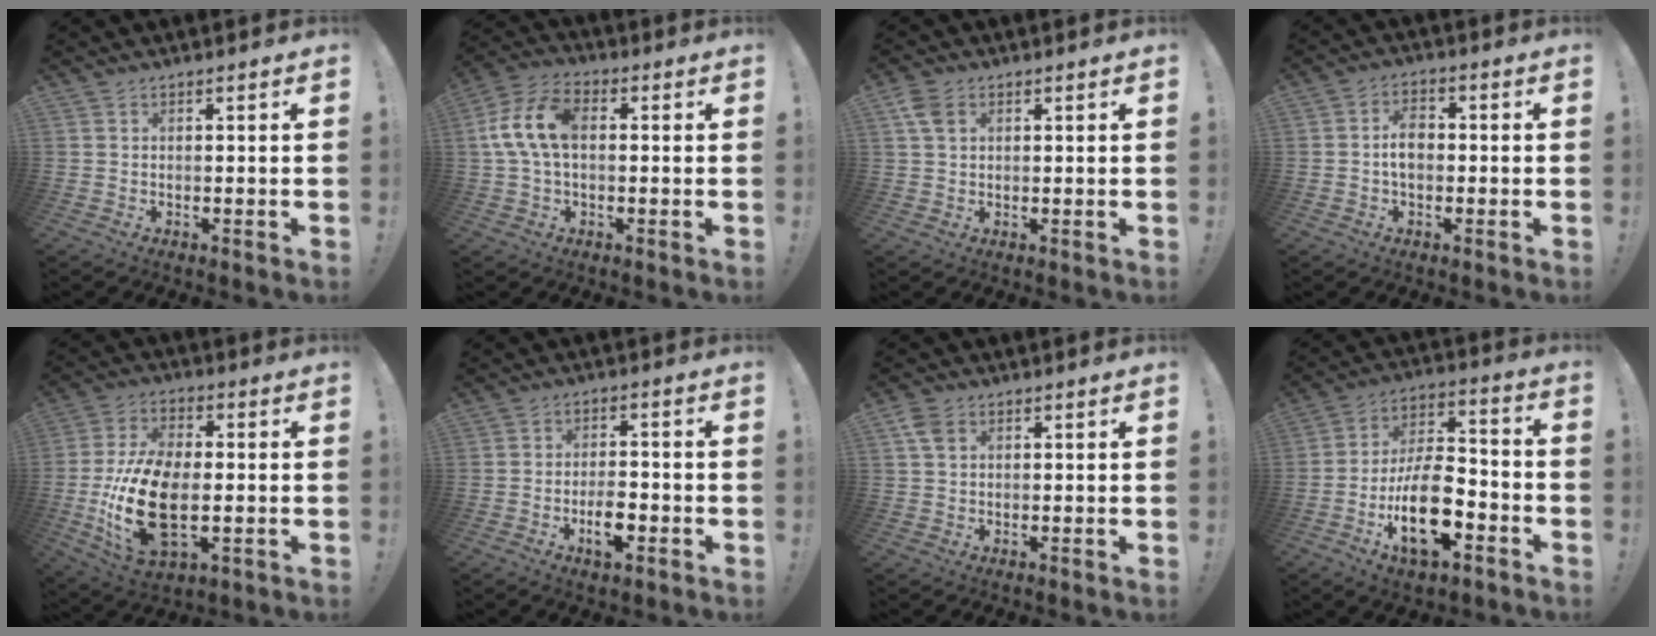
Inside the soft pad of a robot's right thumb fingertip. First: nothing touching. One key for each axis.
{"total": 12.3, "fx": 1.2, "fy": 7.5, "fz": 9.7, "tx": -0.194, "ty": 0.012, "tz": 0.026}
{"total": 5.4, "fx": 2.1, "fy": 3.6, "fz": 3.4, "tx": -0.060, "ty": 0.005, "tz": 0.043}
{"total": 5.7, "fx": -0.2, "fy": 3.9, "fz": 4.2, "tx": -0.051, "ty": 0.005, "tz": -0.005}
{"total": 20.4, "fx": -3.1, "fy": 11.7, "fz": 16.5, "tx": -0.325, "ty": 0.004, "tz": -0.044}
{"total": 6.8, "fx": -2.9, "fy": 3.6, "fz": 4.9, "tx": -0.070, "ty": 0.008, "tz": -0.052}
{"total": 4.9, "fx": 1.9, "fy": 3.5, "fz": 2.9, "tx": -0.051, "ty": 0.007, "tz": 0.040}
{"total": 18.9, "fx": -7.6, "fy": 9.4, "fz": 14.5, "tx": -0.252, "ty": 0.045, "tz": -0.123}